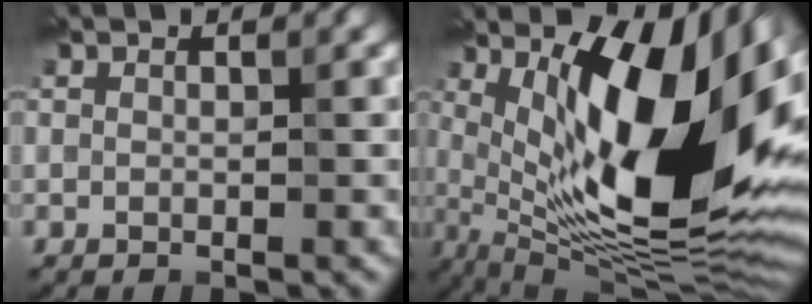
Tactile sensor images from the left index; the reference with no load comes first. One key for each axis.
{"total": 17.1, "fx": 3.0, "fy": 6.6, "fz": 15.4, "tx": -0.241, "ty": -0.010, "tz": 0.065}